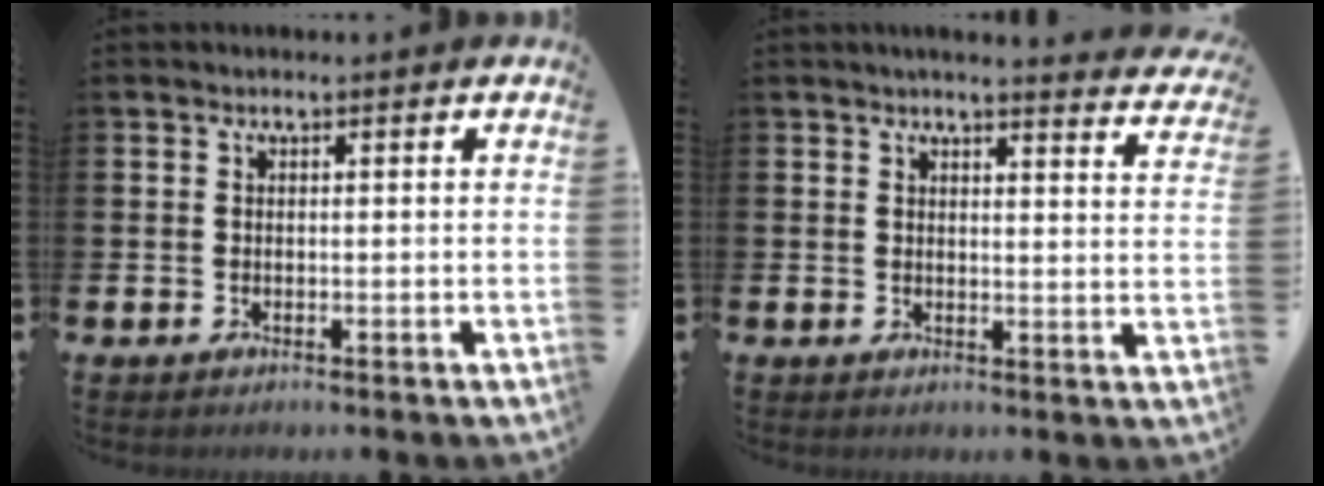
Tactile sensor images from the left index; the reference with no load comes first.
{"total": 3.6, "force": [3.6, -0.3, 0.5], "torque": [-0.006, -0.027, 0.060]}